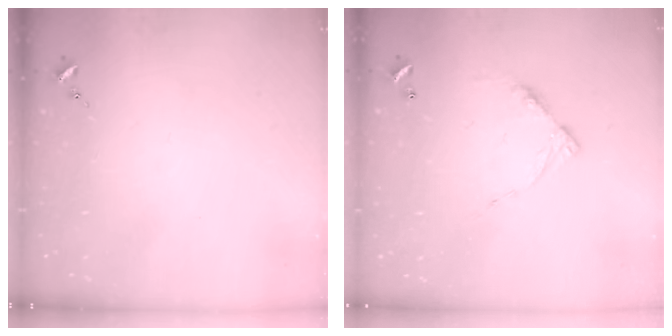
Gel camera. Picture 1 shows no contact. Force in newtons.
{"total": 8.8, "press": 8.8, "slide": 0.5}